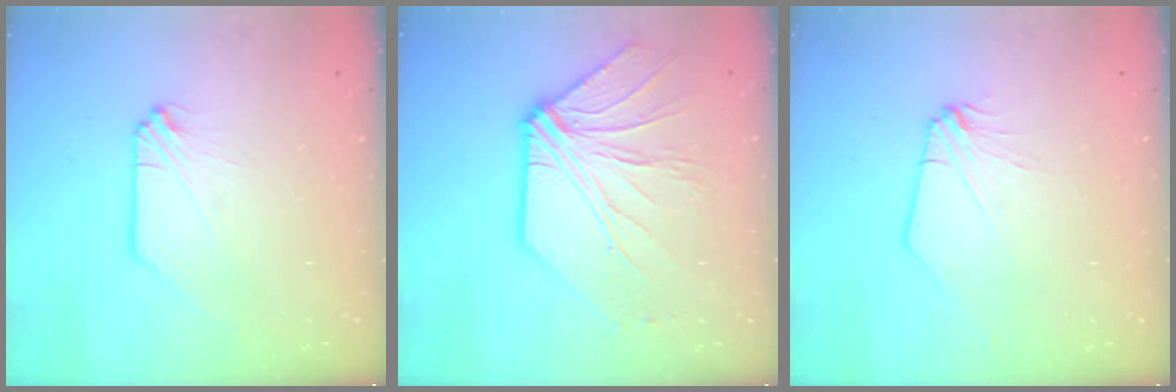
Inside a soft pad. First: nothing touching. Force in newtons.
{"total": 10.6, "press": 10.6, "slide": 0.9}
{"total": 1.7, "press": 1.7, "slide": 0.3}